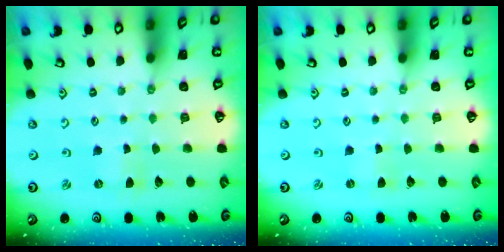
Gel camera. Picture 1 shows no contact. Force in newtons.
{"total": 0.0}